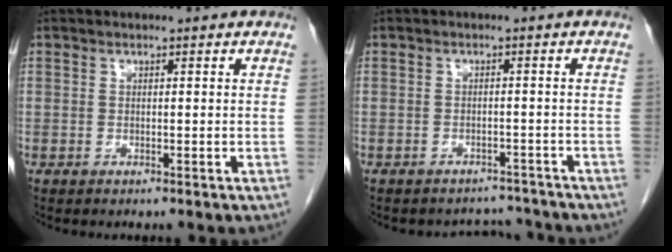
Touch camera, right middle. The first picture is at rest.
{"total": 4.8, "force": [-4.5, 1.4, -0.7], "torque": [0.013, 0.014, -0.055]}